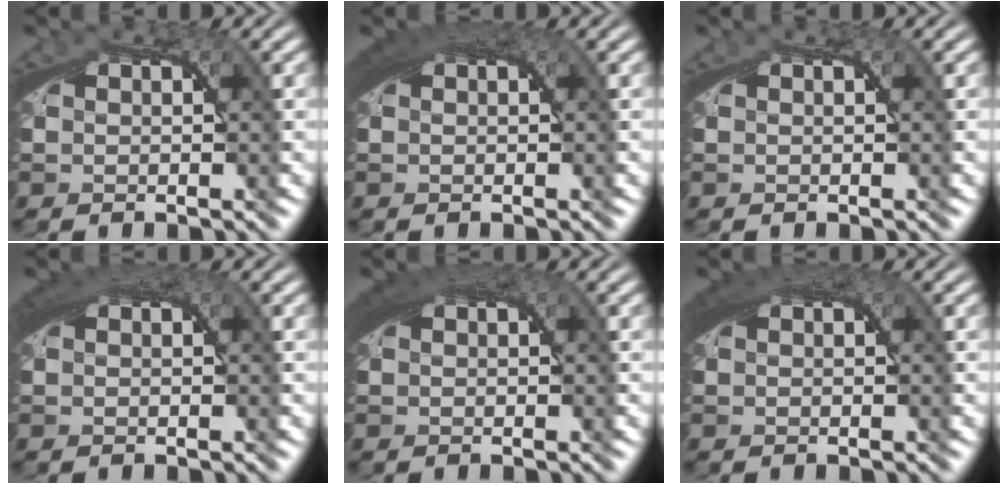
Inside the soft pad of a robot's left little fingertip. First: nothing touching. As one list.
[{"total": 3.3, "force": [1.6, 1.1, 2.7], "torque": [-0.039, 0.013, 0.020]}, {"total": 0.0}, {"total": 2.9, "force": [1.5, 1.0, 2.3], "torque": [-0.035, 0.012, 0.019]}, {"total": 3.4, "force": [1.6, 1.2, 2.7], "torque": [-0.040, 0.013, 0.021]}, {"total": 3.3, "force": [1.6, 1.1, 2.7], "torque": [-0.040, 0.013, 0.020]}]